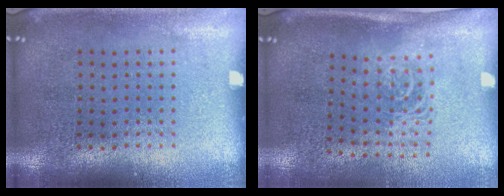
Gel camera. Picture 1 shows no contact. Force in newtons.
{"total": 1.6, "press": 1.2, "slide": 1.1}